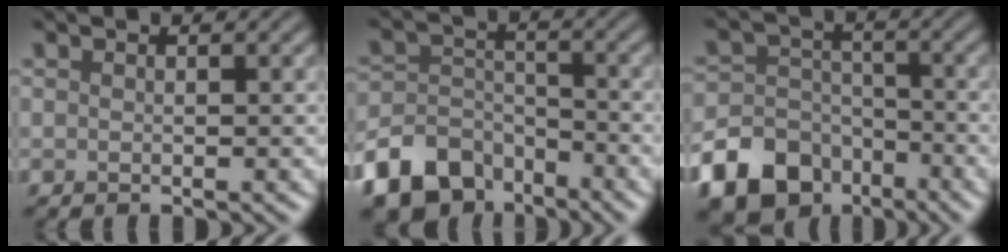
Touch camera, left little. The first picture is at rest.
{"total": 9.0, "force": [-6.4, 5.4, 3.2], "torque": [-0.047, -0.005, -0.123]}
{"total": 11.8, "force": [-7.4, 8.2, 3.9], "torque": [-0.080, -0.031, -0.142]}